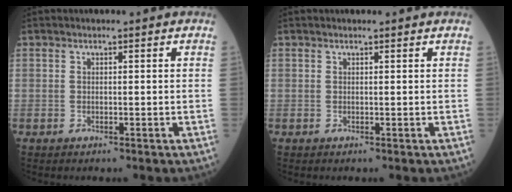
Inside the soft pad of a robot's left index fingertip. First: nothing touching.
{"total": 0.0}